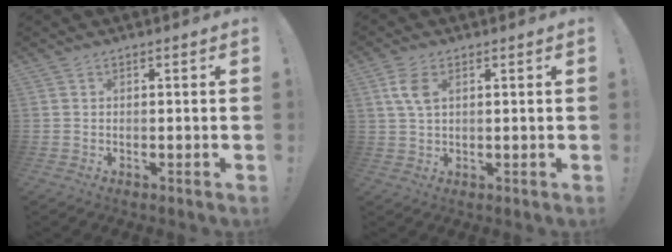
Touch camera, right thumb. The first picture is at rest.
{"total": 5.5, "force": [2.0, 3.2, 4.0], "torque": [-0.077, -0.002, 0.036]}